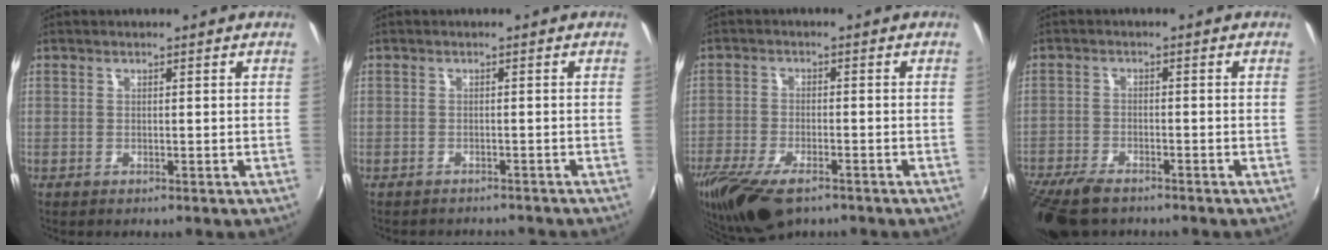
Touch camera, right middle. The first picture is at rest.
{"total": 2.9, "force": [-2.9, 0.5, 0.5], "torque": [-0.011, -0.007, -0.038]}
{"total": 14.3, "force": [-9.5, 5.9, 8.9], "torque": [-0.206, -0.046, -0.167]}
{"total": 10.1, "force": [-7.9, 3.7, 5.1], "torque": [-0.131, -0.033, -0.145]}